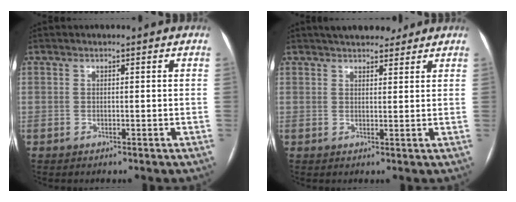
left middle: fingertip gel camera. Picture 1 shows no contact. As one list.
[{"total": 7.8, "force": [6.7, 2.6, 3.3], "torque": [-0.040, 0.017, 0.095]}]